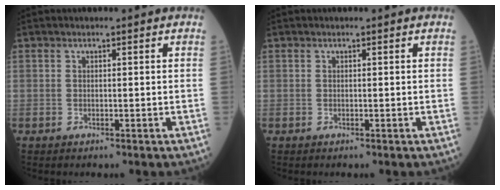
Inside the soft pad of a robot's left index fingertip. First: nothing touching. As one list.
[{"total": 0.0}]